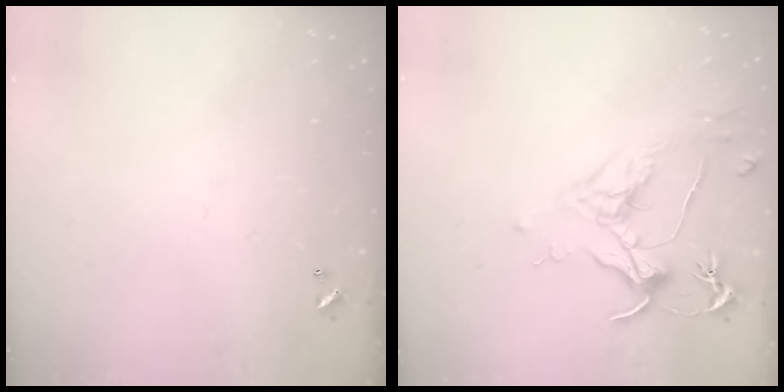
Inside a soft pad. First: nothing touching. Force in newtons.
{"total": 1.8, "press": 1.6, "slide": 0.9}